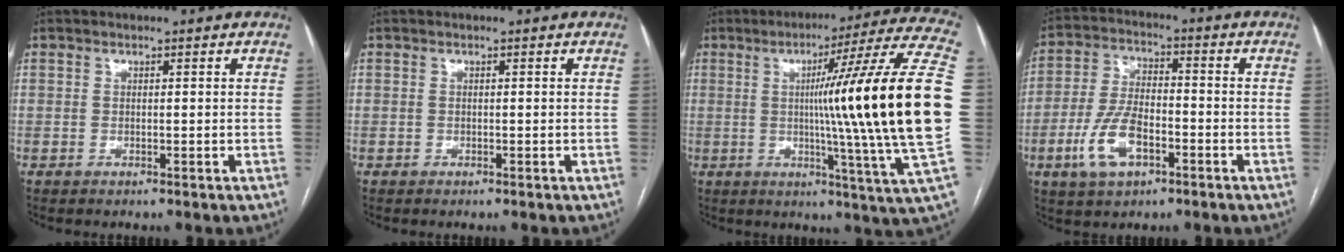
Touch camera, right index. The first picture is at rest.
{"total": 0.0}
{"total": 25.2, "force": [1.0, -2.3, 25.1], "torque": [-0.291, 0.005, -0.006]}
{"total": 9.9, "force": [-4.1, 4.5, 7.7], "torque": [-0.175, 0.006, -0.075]}